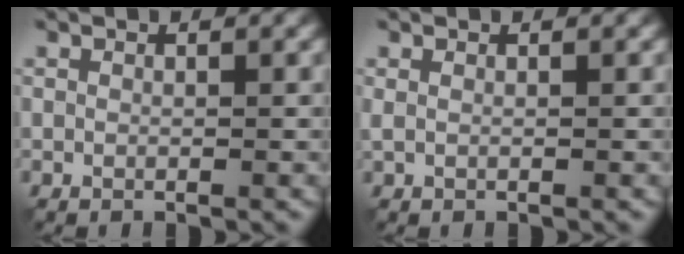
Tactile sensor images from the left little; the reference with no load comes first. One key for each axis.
{"total": 0.5, "fx": 0.2, "fy": 0.1, "fz": 0.5, "tx": -0.011, "ty": 0.005, "tz": 0.004}